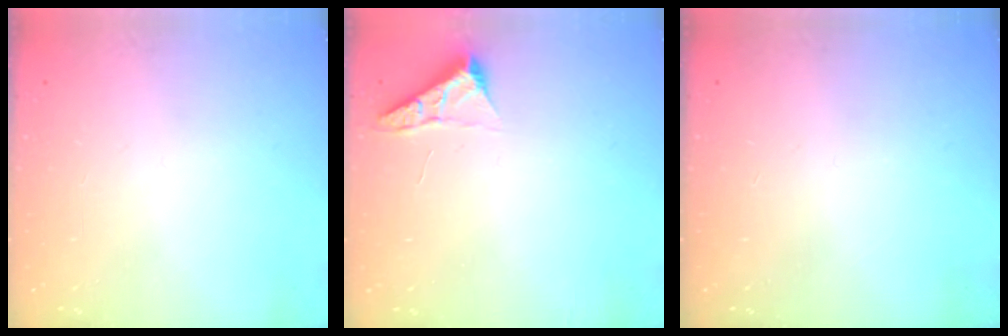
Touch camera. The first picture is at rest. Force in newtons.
{"total": 4.0, "press": 4.0, "slide": 0.5}
{"total": 0.0}